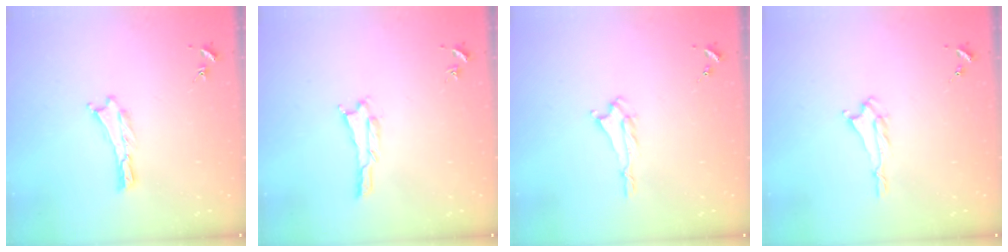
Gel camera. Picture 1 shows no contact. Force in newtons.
{"total": 1.1, "press": 1.1, "slide": 0.1}
{"total": 1.4, "press": 1.3, "slide": 0.2}
{"total": 1.4, "press": 1.3, "slide": 0.2}